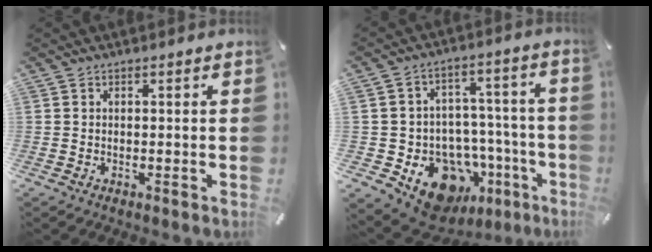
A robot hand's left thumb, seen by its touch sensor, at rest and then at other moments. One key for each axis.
{"total": 15.8, "fx": -8.3, "fy": 11.0, "fz": 7.8, "tx": -0.096, "ty": 0.044, "tz": -0.126}